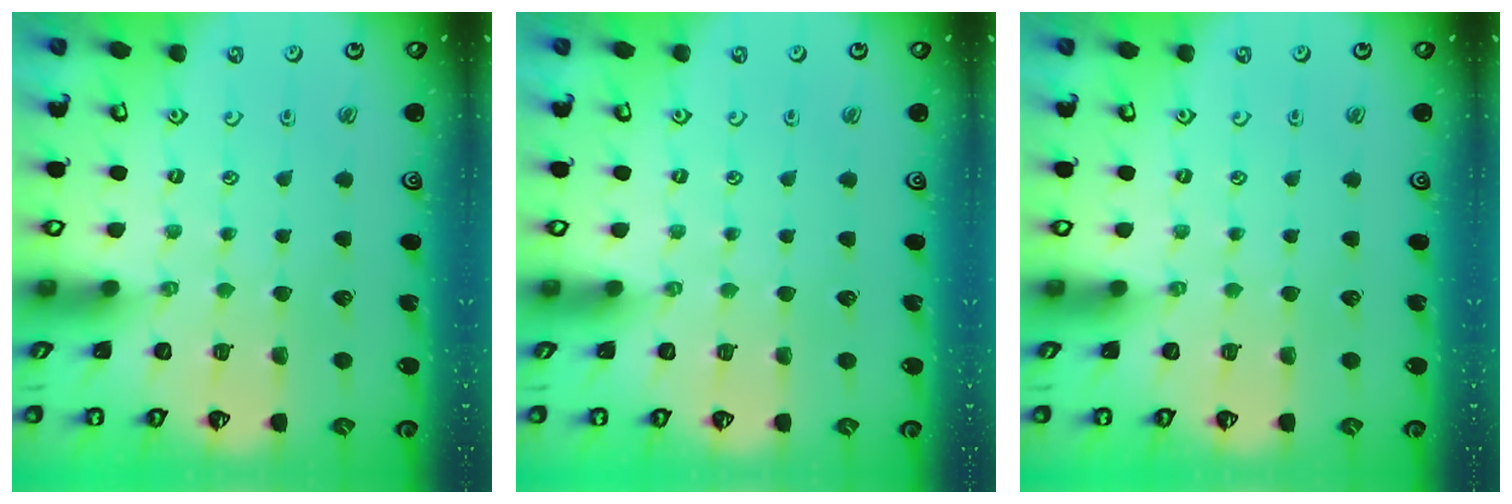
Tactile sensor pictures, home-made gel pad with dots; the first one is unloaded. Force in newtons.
{"total": 0.0}
{"total": 0.0}